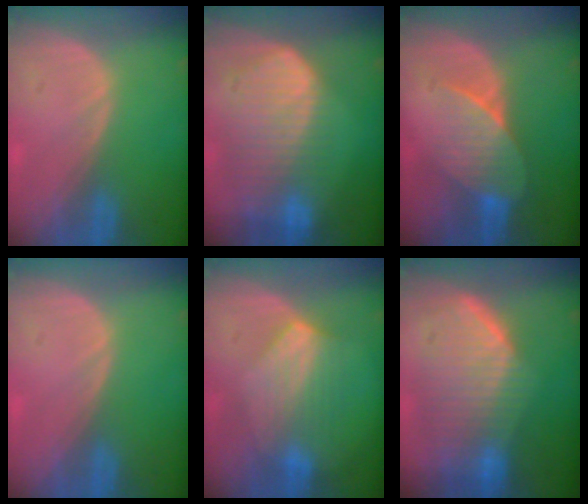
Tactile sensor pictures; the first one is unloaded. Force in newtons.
{"total": 10.1, "press": 8.7, "slide": 5.2}
{"total": 7.1, "press": 6.6, "slide": 2.7}
{"total": 0.0}
{"total": 7.0, "press": 6.5, "slide": 2.4}
{"total": 10.0, "press": 9.0, "slide": 4.3}